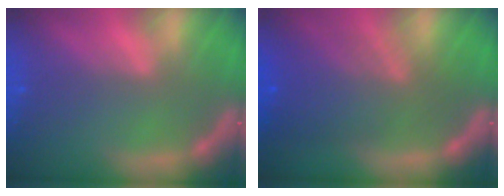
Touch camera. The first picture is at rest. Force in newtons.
{"total": 7.1}